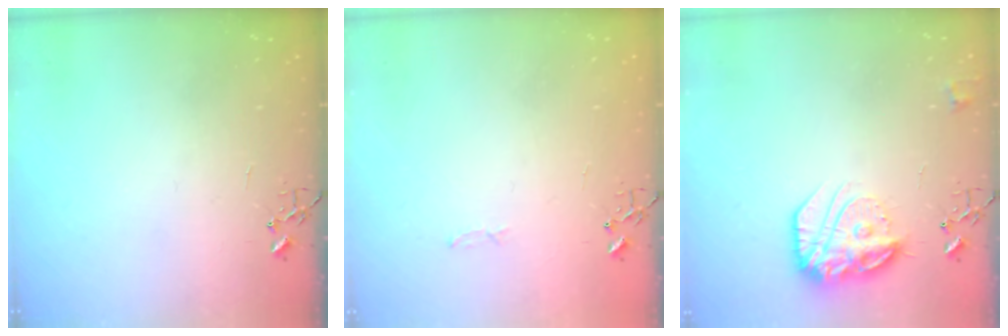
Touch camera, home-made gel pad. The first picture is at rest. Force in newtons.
{"total": 2.8, "press": 2.8, "slide": 0.4}
{"total": 17.4, "press": 17.3, "slide": 1.2}